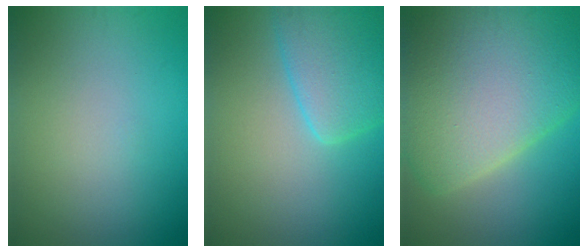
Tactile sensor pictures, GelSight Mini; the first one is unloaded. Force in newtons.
{"total": 5.2, "press": 5.2, "slide": 0.3}
{"total": 12.1, "press": 12.0, "slide": 1.0}